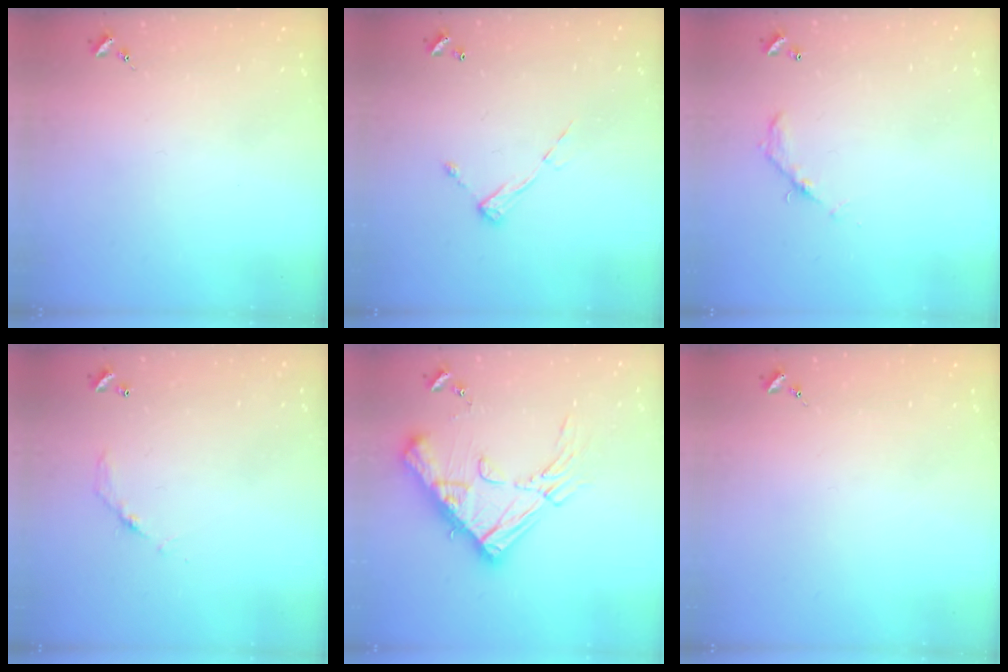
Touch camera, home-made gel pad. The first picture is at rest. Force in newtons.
{"total": 6.5, "press": 6.4, "slide": 0.6}
{"total": 6.2, "press": 6.2, "slide": 0.4}
{"total": 5.0, "press": 5.0, "slide": 0.3}
{"total": 20.5, "press": 20.3, "slide": 2.3}
{"total": 0.0}